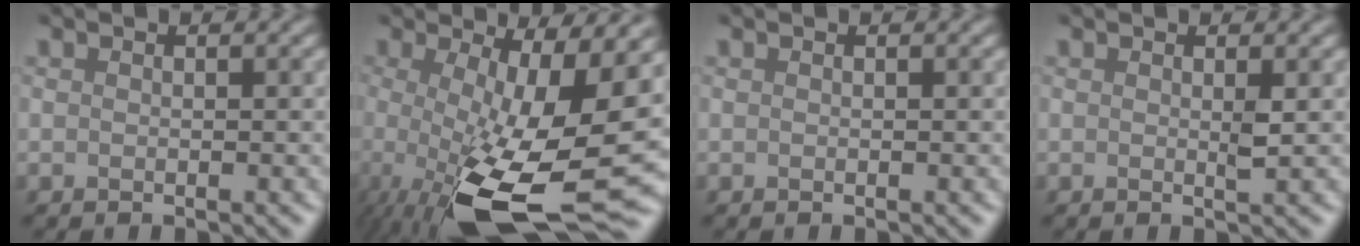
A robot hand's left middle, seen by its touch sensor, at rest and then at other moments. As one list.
[{"total": 12.7, "force": [-3.4, 3.3, 11.8], "torque": [-0.221, -0.042, -0.029]}, {"total": 0.0}, {"total": 1.0, "force": [-0.2, -0.9, -0.3], "torque": [-0.017, -0.007, 0.008]}]